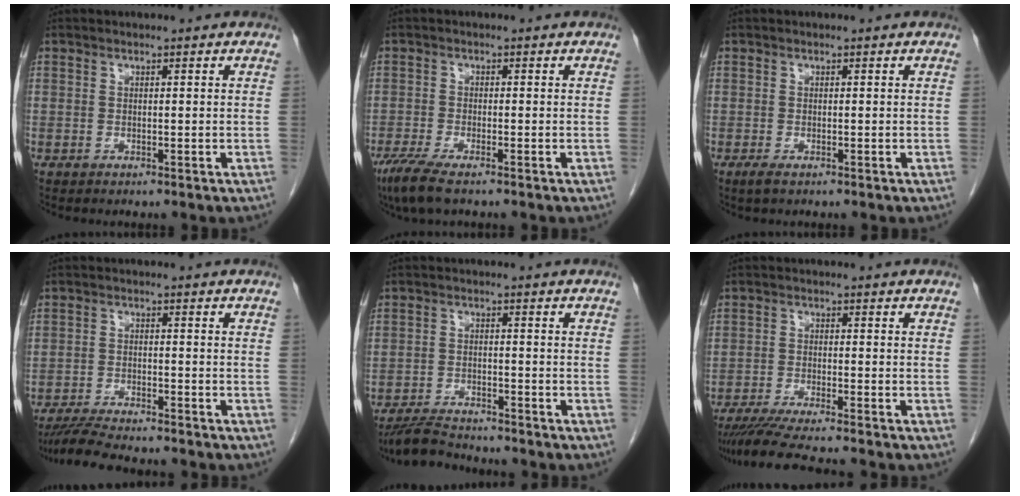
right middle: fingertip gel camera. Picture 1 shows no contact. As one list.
[{"total": 5.1, "force": [-3.7, 0.7, 3.6], "torque": [-0.073, -0.017, -0.066]}, {"total": 1.1, "force": [-0.7, 0.2, 0.8], "torque": [-0.023, -0.004, -0.012]}, {"total": 8.6, "force": [-7.7, 0.7, 3.7], "torque": [-0.060, -0.019, -0.126]}, {"total": 5.3, "force": [-5.1, 0.5, 1.2], "torque": [-0.025, -0.019, -0.094]}, {"total": 8.9, "force": [-7.8, -0.6, 4.2], "torque": [-0.058, -0.026, -0.127]}]